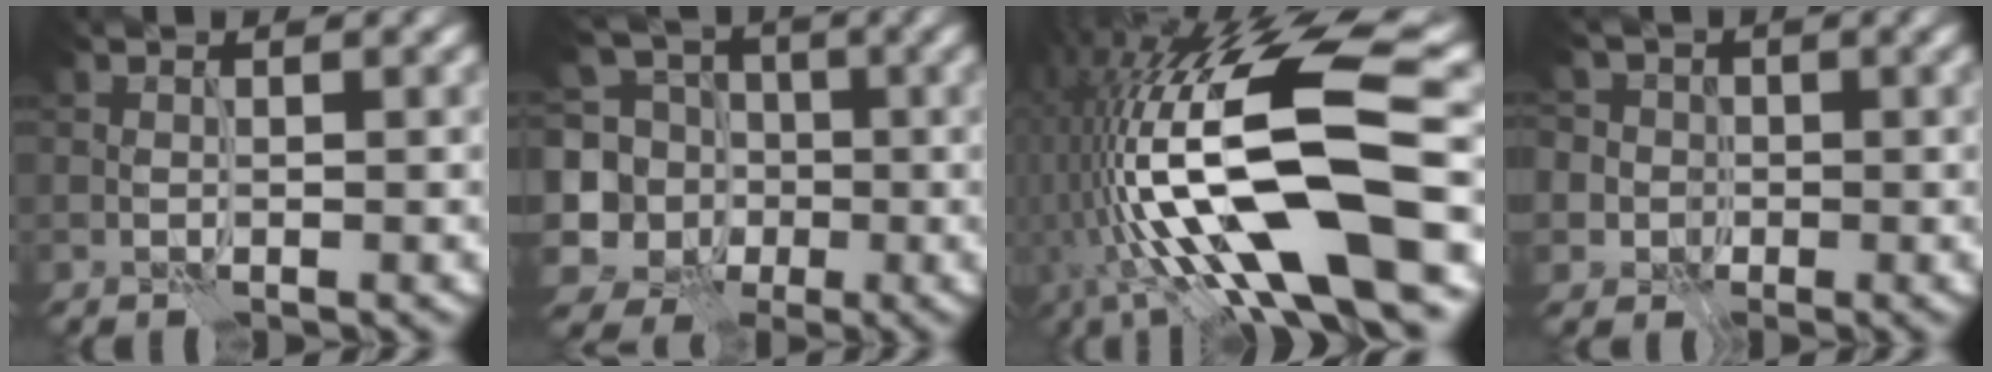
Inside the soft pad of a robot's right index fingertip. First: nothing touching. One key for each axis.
{"total": 7.7, "fx": -1.0, "fy": 7.2, "fz": 2.6, "tx": -0.057, "ty": -0.003, "tz": -0.033}
{"total": 15.6, "fx": -3.6, "fy": 4.2, "fz": 14.6, "tx": -0.262, "ty": 0.016, "tz": -0.055}
{"total": 7.6, "fx": 1.9, "fy": 6.9, "fz": 2.7, "tx": -0.048, "ty": 0.034, "tz": -0.009}